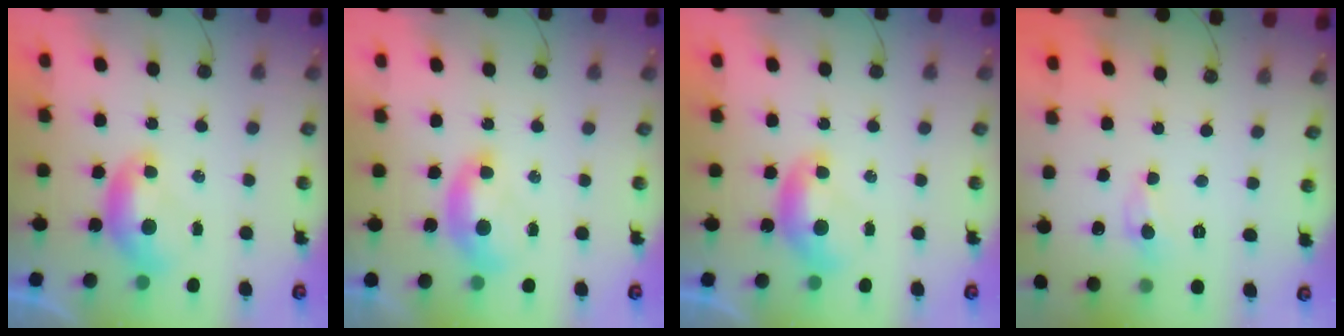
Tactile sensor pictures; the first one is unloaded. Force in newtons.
{"total": 1.5, "press": 1.4, "slide": 0.6}
{"total": 0.0}
{"total": 0.0}